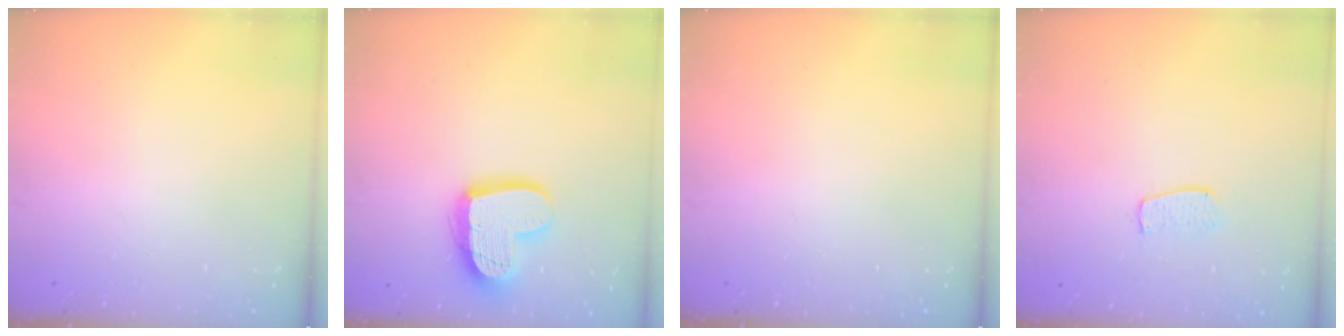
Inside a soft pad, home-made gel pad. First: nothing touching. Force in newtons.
{"total": 17.8, "press": 17.7, "slide": 1.4}
{"total": 0.0}
{"total": 5.9, "press": 5.9, "slide": 0.3}